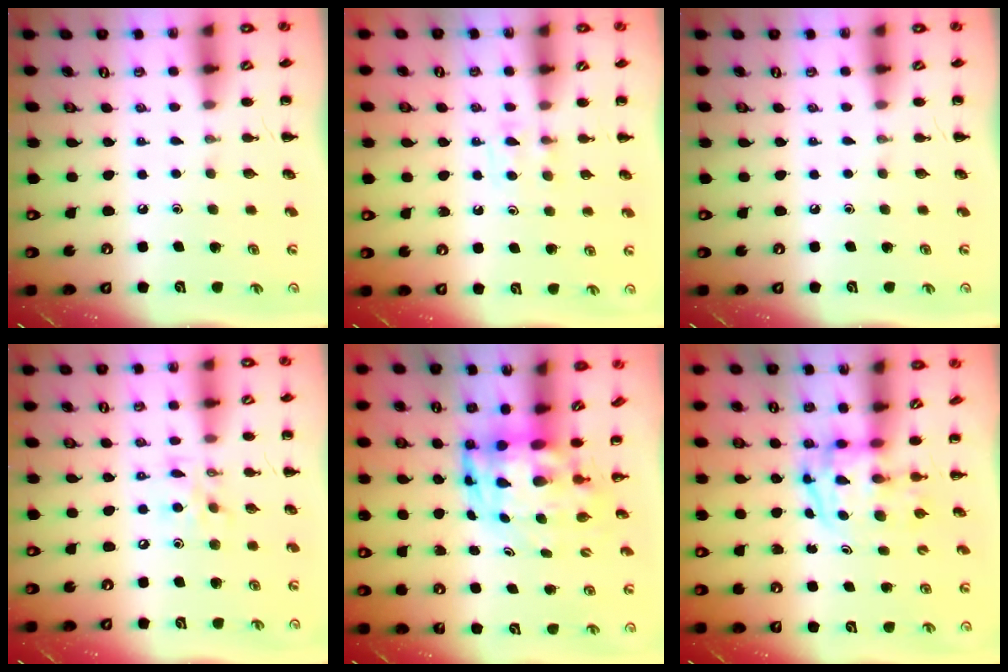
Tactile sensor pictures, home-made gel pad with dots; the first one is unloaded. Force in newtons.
{"total": 4.6, "press": 4.4, "slide": 1.6}
{"total": 0.0}
{"total": 9.2, "press": 9.1, "slide": 1.1}
{"total": 5.6, "press": 5.3, "slide": 1.8}
{"total": 4.0, "press": 3.9, "slide": 0.6}